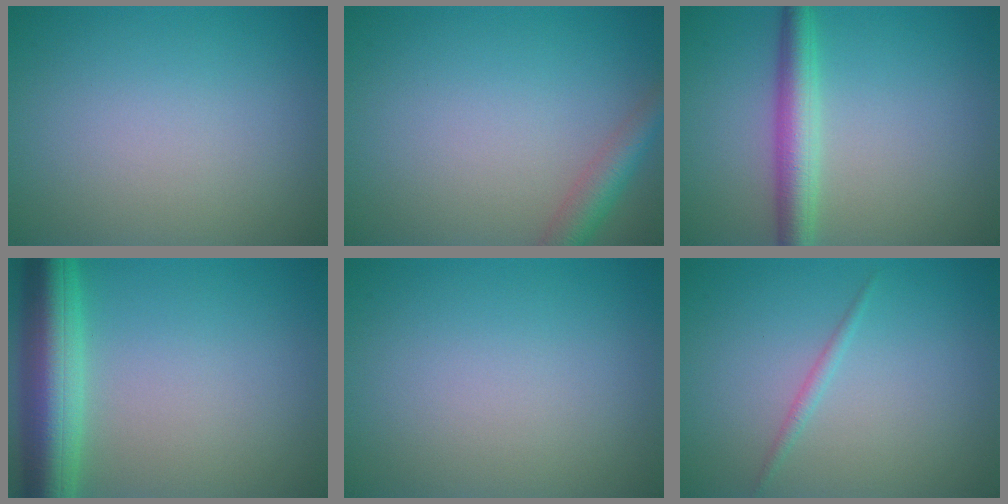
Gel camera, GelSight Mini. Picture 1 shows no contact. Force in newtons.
{"total": 3.0, "press": 3.0, "slide": 0.1}
{"total": 3.9, "press": 3.9, "slide": 0.1}
{"total": 7.4, "press": 7.4, "slide": 0.4}
{"total": 0.0}
{"total": 0.9, "press": 0.9, "slide": 0.0}